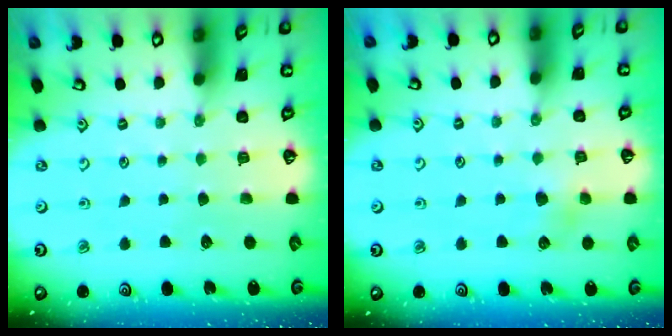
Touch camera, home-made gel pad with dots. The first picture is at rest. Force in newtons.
{"total": 4.4, "press": 4.3, "slide": 0.5}